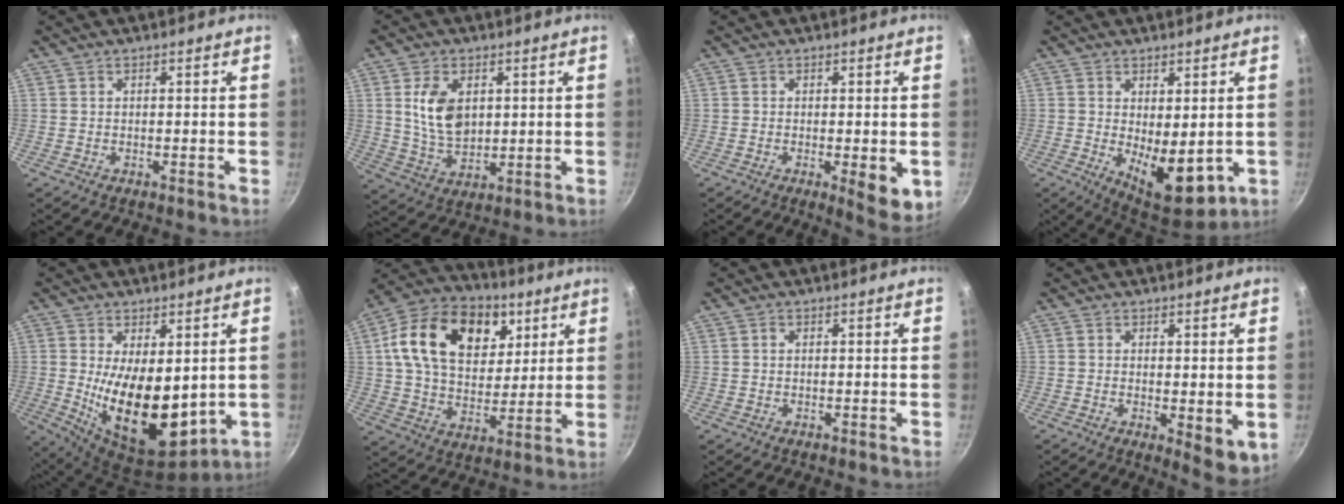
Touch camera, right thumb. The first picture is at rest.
{"total": 9.9, "force": [2.4, 6.3, 7.2], "torque": [-0.120, -0.020, 0.052]}
{"total": 6.3, "force": [-1.3, 2.1, 5.8], "torque": [-0.068, -0.008, -0.012]}
{"total": 10.6, "force": [-0.4, 5.1, 9.3], "torque": [-0.112, -0.026, 0.010]}
{"total": 16.4, "force": [0.7, 8.6, 14.0], "torque": [-0.215, -0.042, 0.033]}
{"total": 22.6, "force": [8.0, 15.5, 14.5], "torque": [-0.227, -0.008, 0.125]}
{"total": 0.7, "force": [0.2, 0.6, 0.5], "torque": [-0.008, 0.003, 0.003]}
{"total": 6.1, "force": [-0.1, 2.6, 5.5], "torque": [-0.074, -0.020, 0.001]}